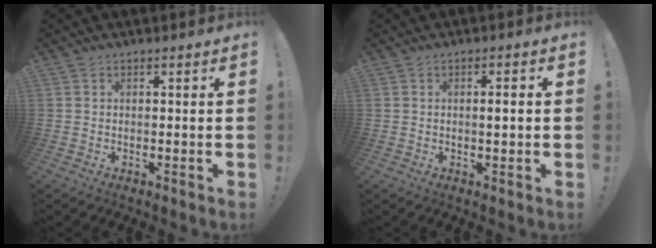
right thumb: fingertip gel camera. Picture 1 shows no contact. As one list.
[{"total": 2.2, "force": [0.1, 0.2, 2.2], "torque": [-0.030, -0.003, -0.004]}]